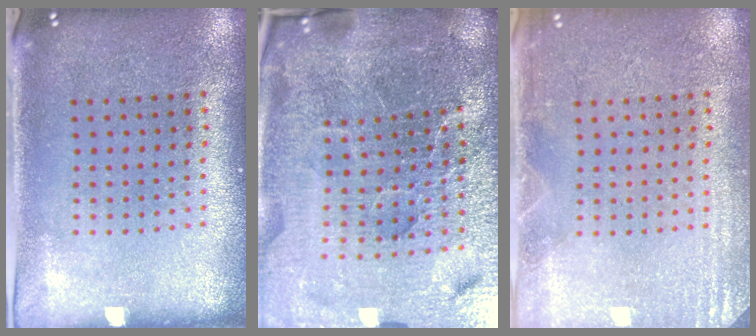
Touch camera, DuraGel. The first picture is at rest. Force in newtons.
{"total": 7.1, "press": 6.2, "slide": 3.4}
{"total": 2.6, "press": 2.5, "slide": 0.4}